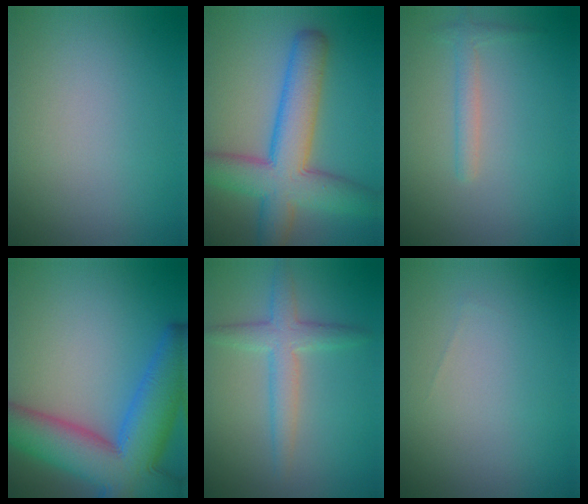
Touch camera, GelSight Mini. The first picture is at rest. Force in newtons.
{"total": 8.6, "press": 8.6, "slide": 0.3}
{"total": 1.4, "press": 1.4, "slide": 0.1}
{"total": 12.5, "press": 12.5, "slide": 0.6}
{"total": 3.2, "press": 3.2, "slide": 0.0}
{"total": 0.0}